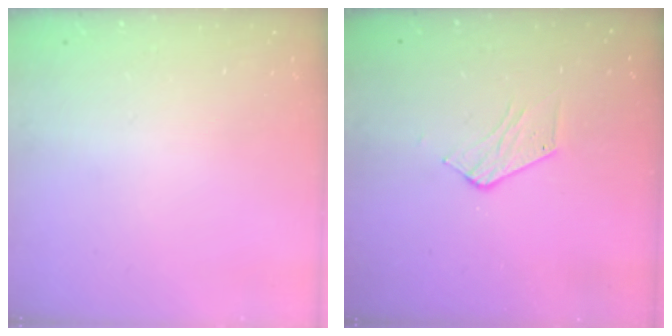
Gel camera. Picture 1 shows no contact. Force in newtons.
{"total": 5.8, "press": 5.8, "slide": 0.3}